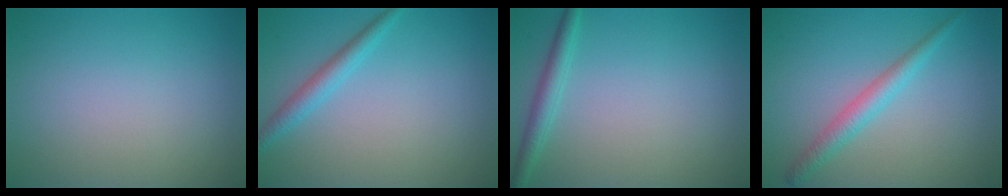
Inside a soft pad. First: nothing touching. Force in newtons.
{"total": 2.1, "press": 2.1, "slide": 0.1}
{"total": 2.0, "press": 2.0, "slide": 0.1}
{"total": 2.4, "press": 2.4, "slide": 0.1}